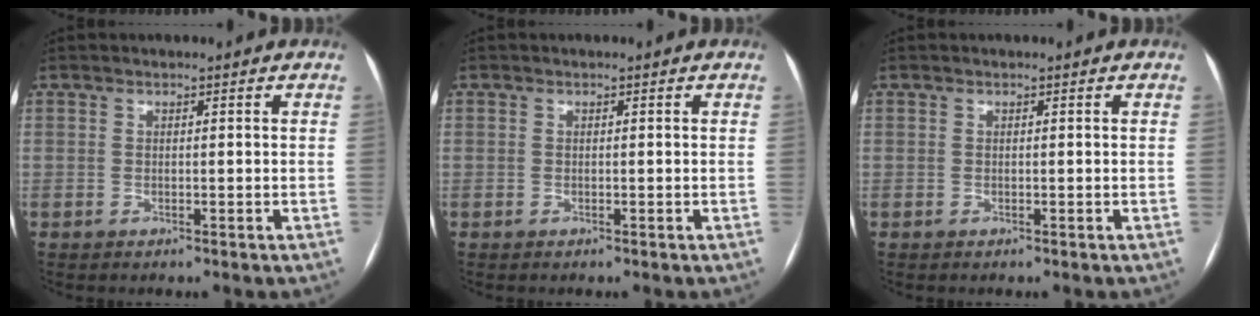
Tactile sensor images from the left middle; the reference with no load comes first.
{"total": 0.0}
{"total": 0.0}